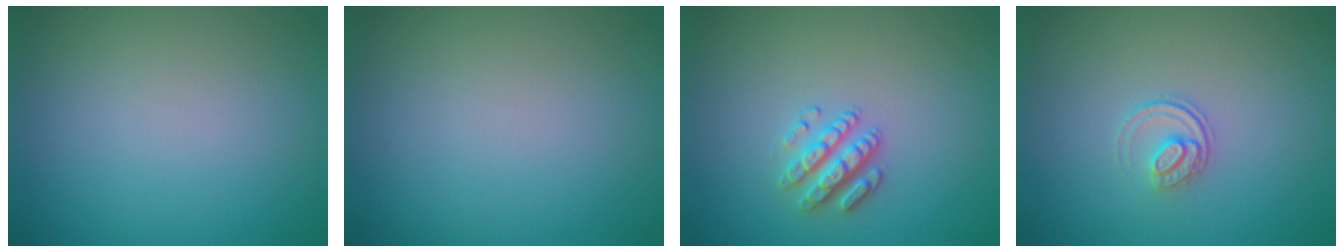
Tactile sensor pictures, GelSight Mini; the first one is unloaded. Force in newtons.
{"total": 0.0}
{"total": 2.6, "press": 2.6, "slide": 0.6}
{"total": 1.5, "press": 1.1, "slide": 1.1}